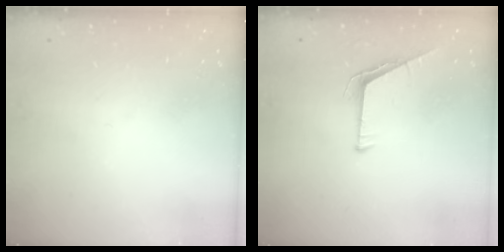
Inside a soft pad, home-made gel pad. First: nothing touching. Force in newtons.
{"total": 5.6, "press": 5.6, "slide": 0.5}